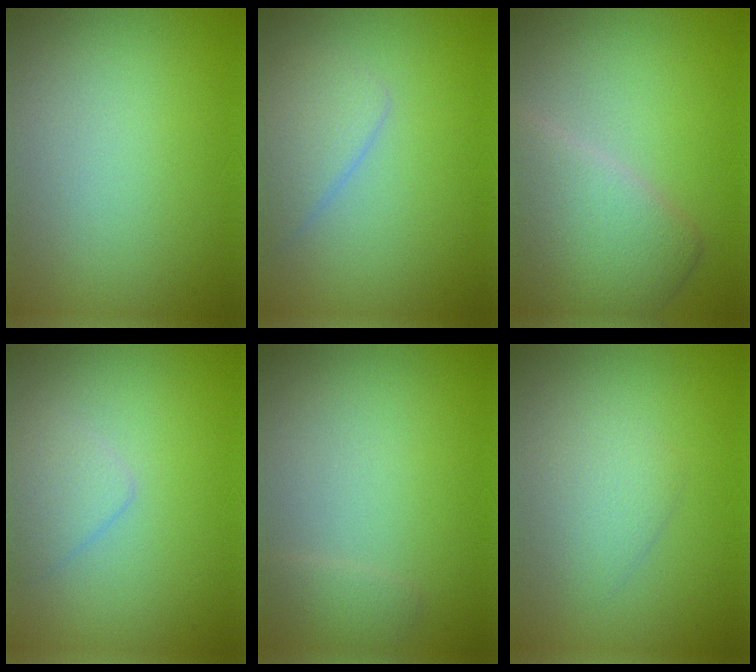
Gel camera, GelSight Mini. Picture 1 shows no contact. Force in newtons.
{"total": 2.5, "press": 2.5, "slide": 0.1}
{"total": 6.0, "press": 6.0, "slide": 0.3}
{"total": 1.7, "press": 1.7, "slide": 0.0}
{"total": 1.0, "press": 1.0, "slide": 0.2}
{"total": 2.0, "press": 2.0, "slide": 0.1}